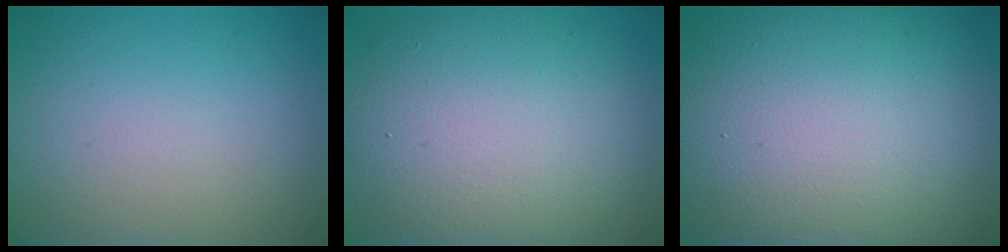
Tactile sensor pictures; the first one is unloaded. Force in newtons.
{"total": 11.5, "press": 11.4, "slide": 1.2}
{"total": 17.1, "press": 17.0, "slide": 1.1}